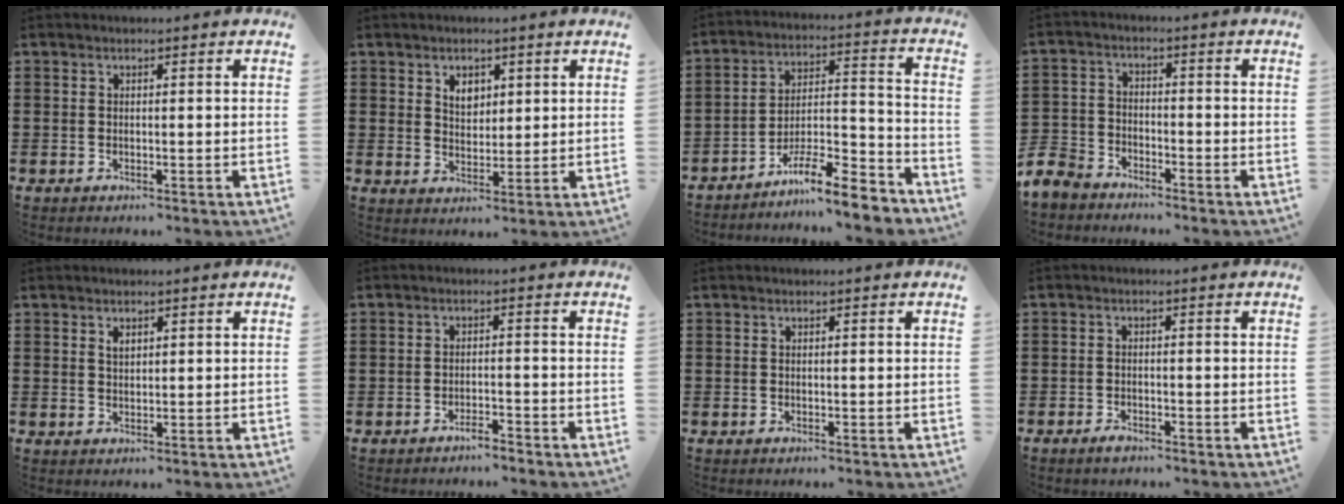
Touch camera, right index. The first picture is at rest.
{"total": 3.3, "force": [1.8, 2.3, 1.7], "torque": [-0.032, 0.006, 0.030]}
{"total": 9.6, "force": [-8.4, 1.4, 4.4], "torque": [-0.056, 0.026, -0.155]}
{"total": 5.1, "force": [-4.7, 1.8, 0.7], "torque": [-0.048, -0.003, -0.105]}
{"total": 1.3, "force": [0.8, 0.7, 0.7], "torque": [-0.017, 0.003, 0.015]}
{"total": 2.1, "force": [-2.0, 0.2, 0.6], "torque": [-0.014, 0.000, -0.038]}
{"total": 0.0}
{"total": 1.4, "force": [-1.2, 0.6, 0.3], "torque": [-0.008, 0.002, -0.025]}